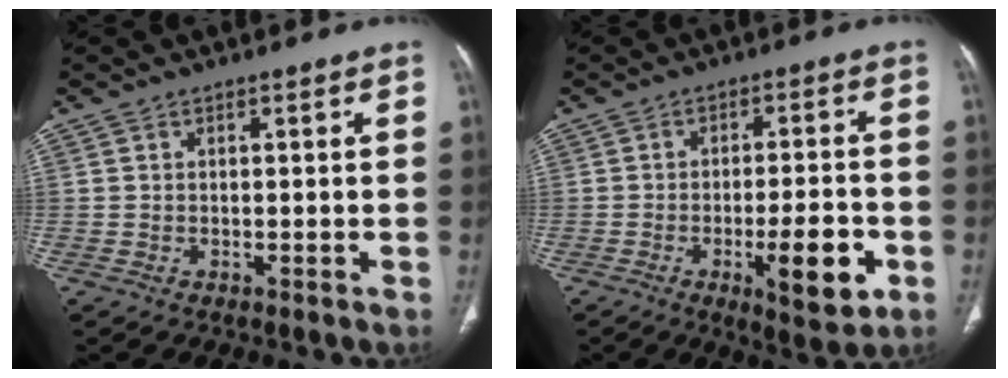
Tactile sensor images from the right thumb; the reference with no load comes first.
{"total": 10.7, "force": [-3.9, 3.0, 9.5], "torque": [-0.134, 0.010, -0.052]}